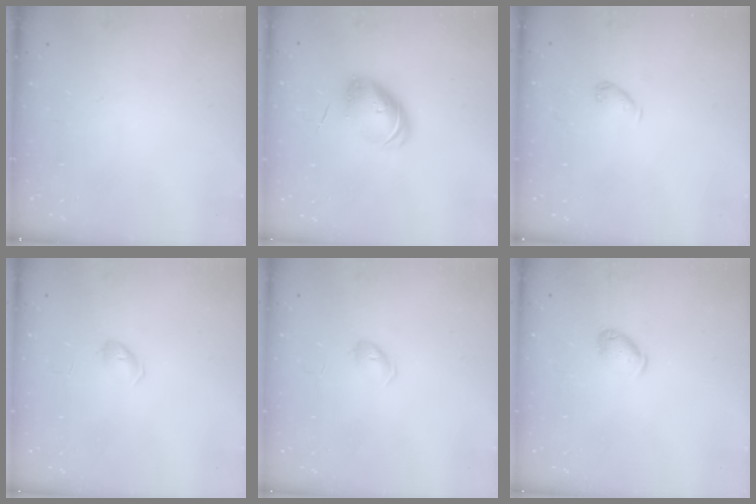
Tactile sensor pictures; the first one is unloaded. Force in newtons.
{"total": 7.7, "press": 7.5, "slide": 1.6}
{"total": 5.1, "press": 5.0, "slide": 0.9}
{"total": 5.3, "press": 5.2, "slide": 0.9}
{"total": 5.3, "press": 5.2, "slide": 0.9}
{"total": 5.6, "press": 5.5, "slide": 1.2}